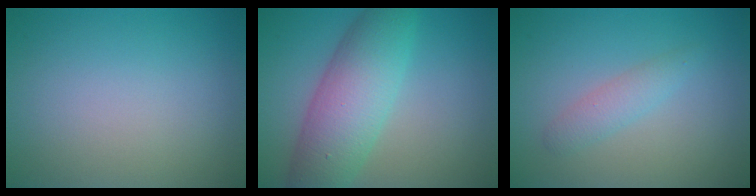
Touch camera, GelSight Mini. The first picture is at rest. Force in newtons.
{"total": 7.4, "press": 7.4, "slide": 0.2}
{"total": 1.8, "press": 1.8, "slide": 0.0}